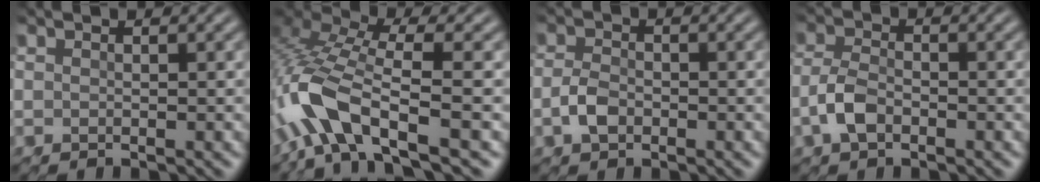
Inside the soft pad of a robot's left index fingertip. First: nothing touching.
{"total": 7.6, "force": [-3.8, 1.5, 6.4], "torque": [-0.153, 0.012, -0.088]}
{"total": 1.9, "force": [-1.2, 0.9, 1.2], "torque": [-0.030, 0.004, -0.026]}
{"total": 2.7, "force": [-1.7, 1.0, 1.7], "torque": [-0.047, 0.005, -0.039]}